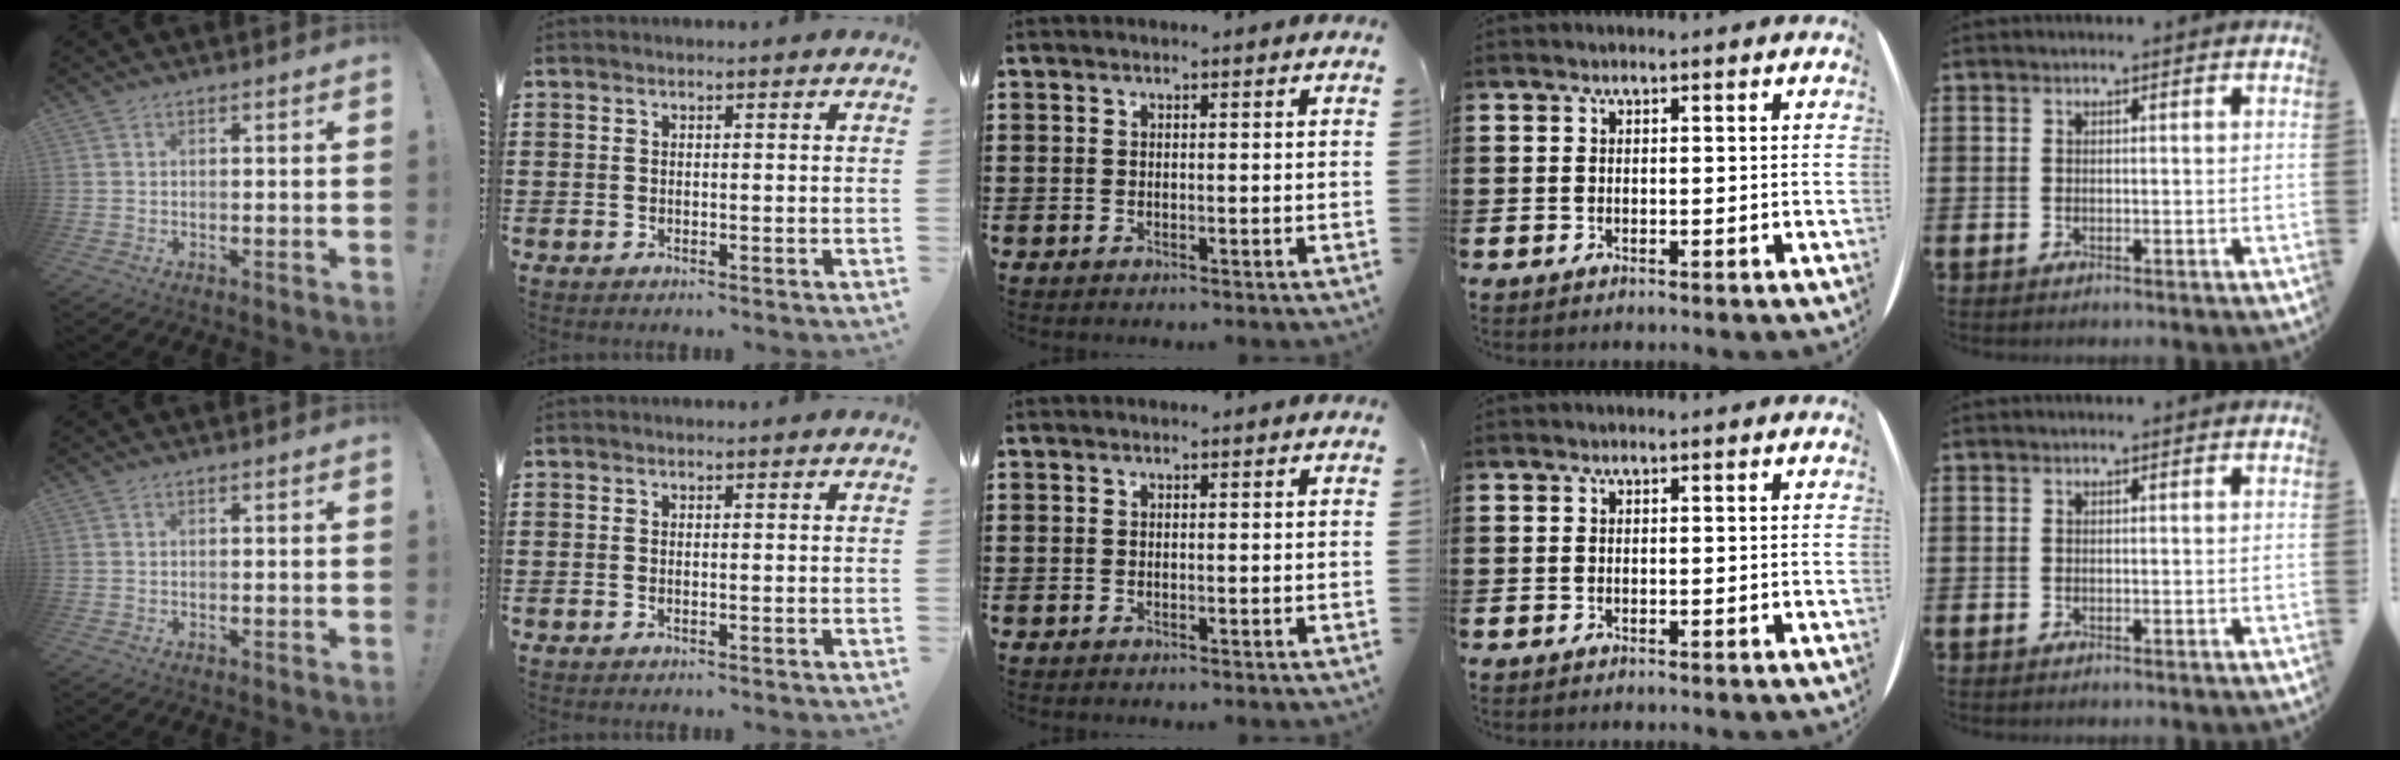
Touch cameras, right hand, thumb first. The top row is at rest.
{}